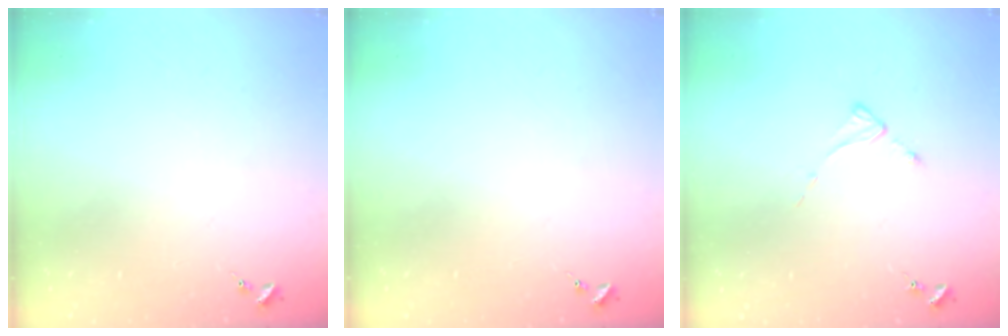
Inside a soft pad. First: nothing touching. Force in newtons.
{"total": 0.0}
{"total": 2.3, "press": 2.3, "slide": 0.3}